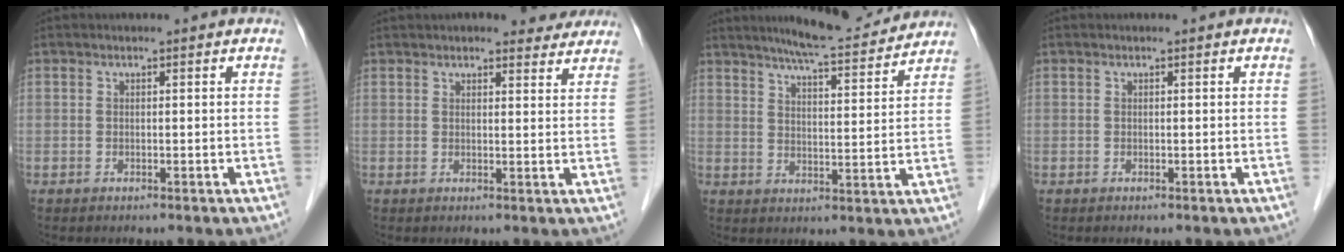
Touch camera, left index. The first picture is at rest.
{"total": 7.0, "force": [6.3, 1.8, 2.5], "torque": [-0.025, 0.012, 0.070]}
{"total": 12.6, "force": [11.5, 1.0, 4.9], "torque": [-0.075, 0.003, 0.159]}
{"total": 0.0}